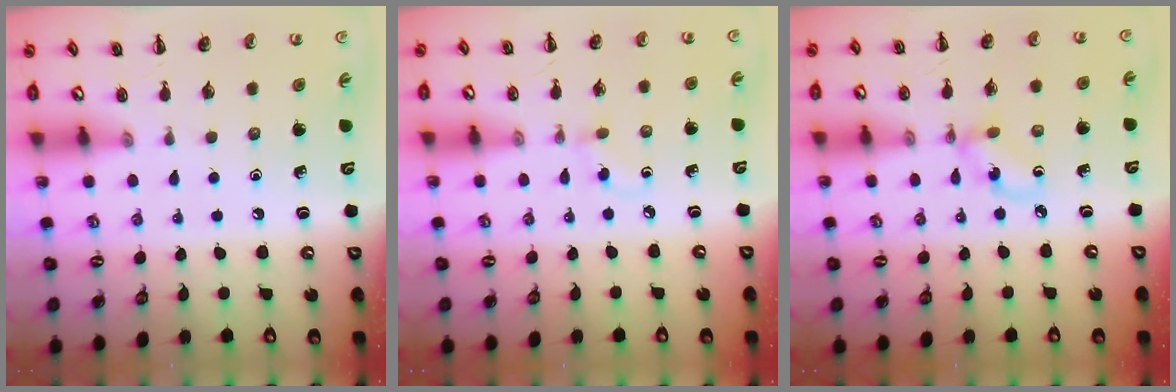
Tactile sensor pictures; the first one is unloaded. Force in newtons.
{"total": 3.0, "press": 2.7, "slide": 1.3}
{"total": 3.4, "press": 3.3, "slide": 0.6}